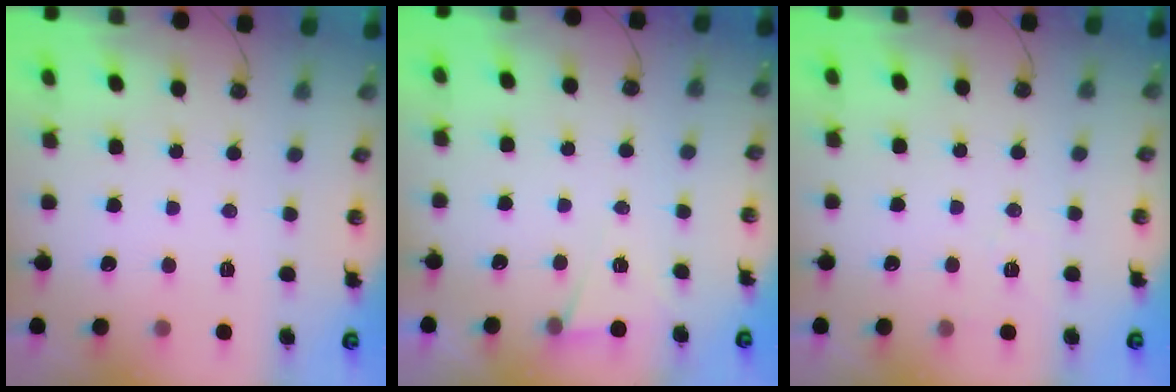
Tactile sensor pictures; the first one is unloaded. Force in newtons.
{"total": 4.9, "press": 2.1, "slide": 4.4}
{"total": 7.3, "press": 5.8, "slide": 4.4}